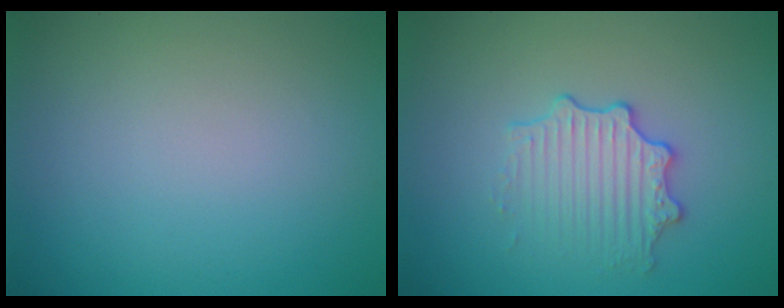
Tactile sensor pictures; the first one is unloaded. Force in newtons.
{"total": 3.0, "press": 2.7, "slide": 1.1}